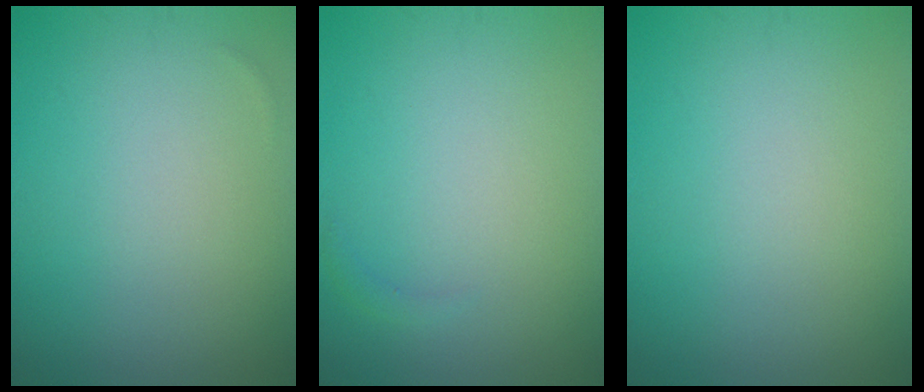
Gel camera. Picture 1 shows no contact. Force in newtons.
{"total": 0.6, "press": 0.5, "slide": 0.1}
{"total": 0.0}